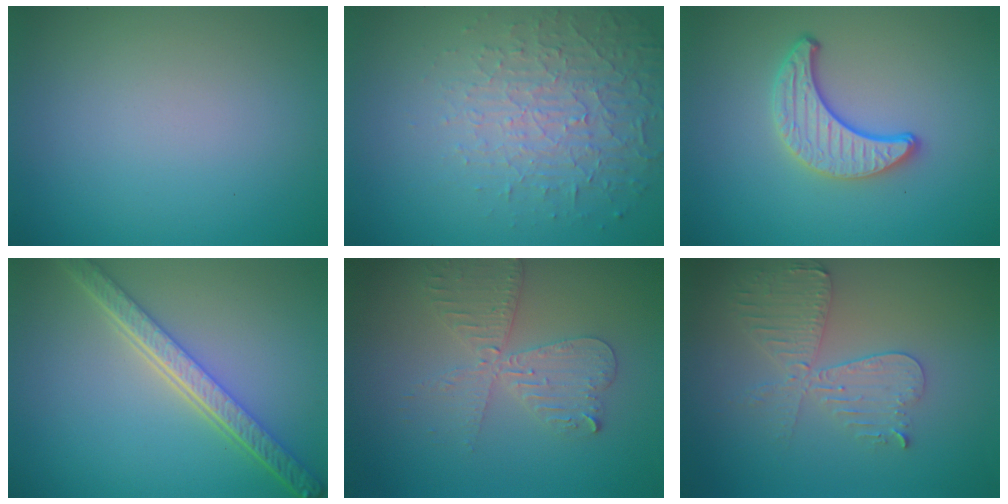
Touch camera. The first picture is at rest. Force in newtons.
{"total": 4.8, "press": 3.1, "slide": 3.6}
{"total": 3.6, "press": 3.1, "slide": 1.8}
{"total": 5.2, "press": 4.1, "slide": 3.3}
{"total": 4.0, "press": 3.4, "slide": 2.1}
{"total": 4.4, "press": 3.8, "slide": 2.1}